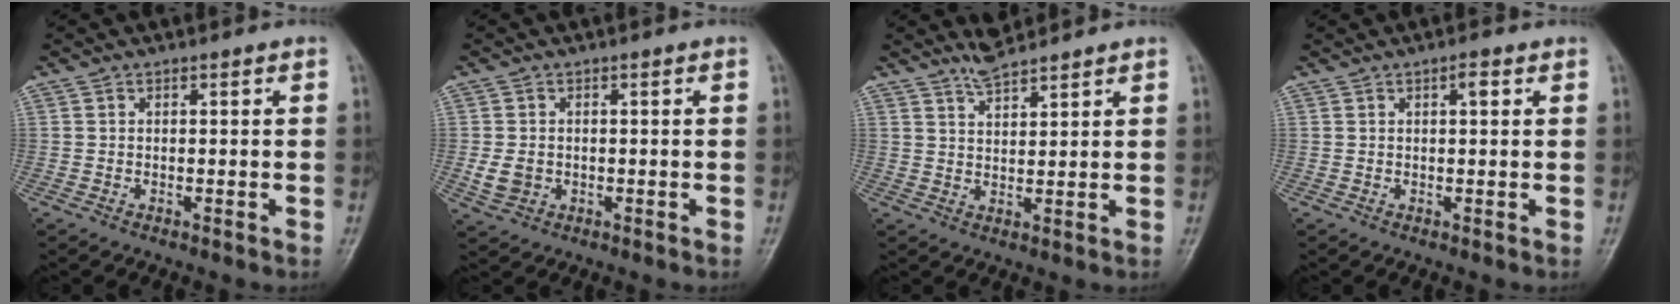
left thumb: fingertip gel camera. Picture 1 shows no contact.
{"total": 3.5, "force": [-0.3, 3.0, 1.9], "torque": [-0.028, -0.002, 0.000]}
{"total": 3.9, "force": [3.8, 0.6, 1.0], "torque": [-0.015, -0.020, 0.072]}
{"total": 1.6, "force": [0.7, 0.5, 1.3], "torque": [-0.018, 0.000, 0.009]}